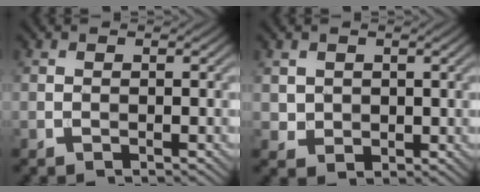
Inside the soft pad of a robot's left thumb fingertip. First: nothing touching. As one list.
[{"total": 2.5, "force": [1.0, 2.1, 0.8], "torque": [-0.032, -0.007, 0.019]}]